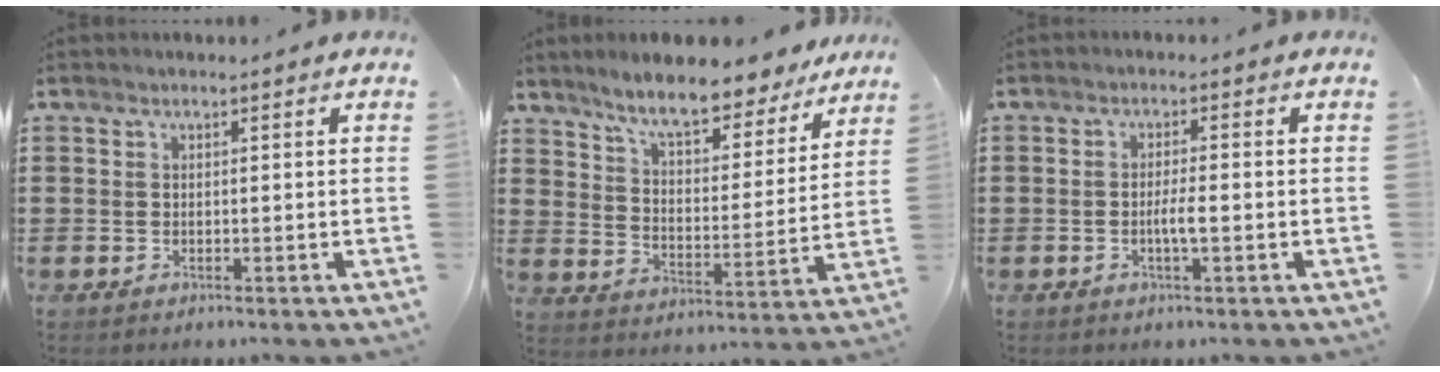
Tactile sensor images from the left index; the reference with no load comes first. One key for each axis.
{"total": 8.1, "fx": 7.2, "fy": 0.9, "fz": 3.7, "tx": -0.092, "ty": -0.039, "tz": 0.123}
{"total": 2.8, "fx": -0.7, "fy": 0.3, "fz": 2.7, "tx": -0.049, "ty": 0.000, "tz": -0.012}